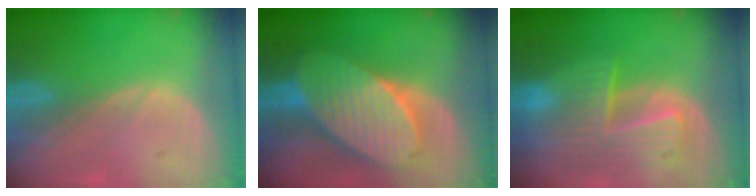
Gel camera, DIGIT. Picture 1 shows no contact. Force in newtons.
{"total": 10.9, "press": 10.9, "slide": 0.8}
{"total": 10.1, "press": 8.8, "slide": 5.0}